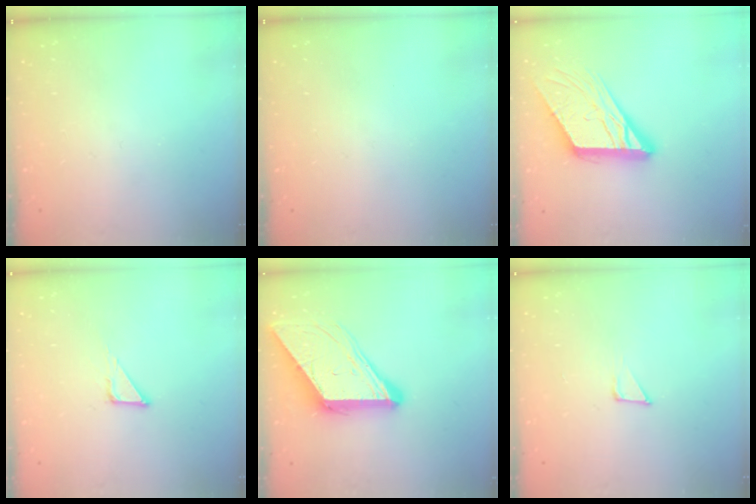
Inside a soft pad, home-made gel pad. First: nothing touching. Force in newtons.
{"total": 0.0}
{"total": 15.7, "press": 15.6, "slide": 1.8}
{"total": 1.9, "press": 1.9, "slide": 0.1}
{"total": 11.5, "press": 11.4, "slide": 1.1}
{"total": 5.5, "press": 5.4, "slide": 0.8}